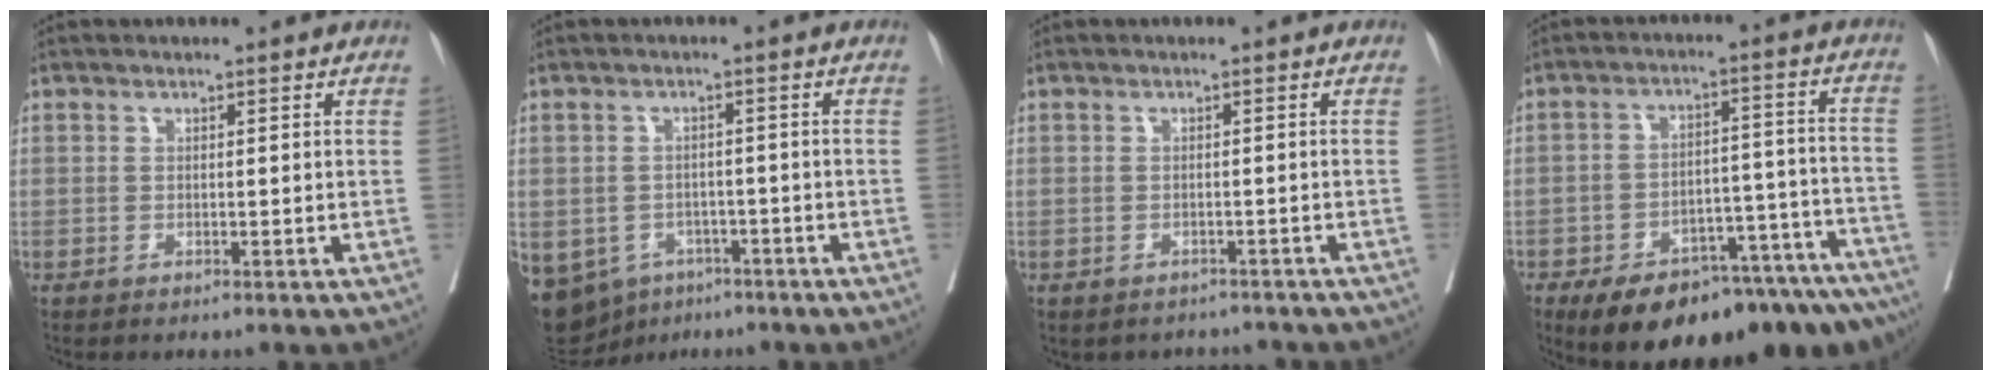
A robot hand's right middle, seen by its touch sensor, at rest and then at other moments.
{"total": 18.2, "force": [-8.4, 14.4, 7.2], "torque": [-0.227, -0.003, -0.108]}
{"total": 2.9, "force": [-2.6, 1.3, -0.2], "torque": [0.008, 0.008, -0.034]}
{"total": 21.1, "force": [-16.1, 6.2, 12.0], "torque": [-0.112, 0.023, -0.223]}